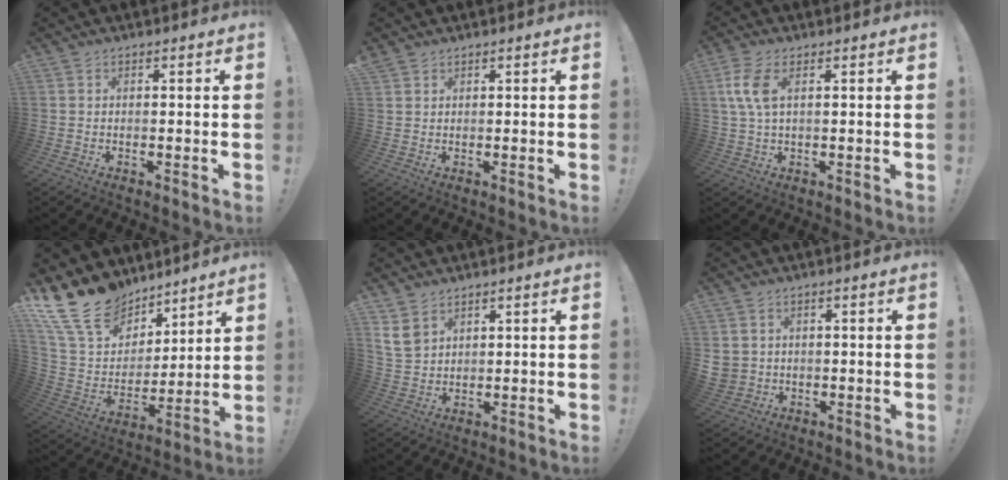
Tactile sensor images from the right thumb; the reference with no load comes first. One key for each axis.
{"total": 1.5, "fx": 1.2, "fy": 0.9, "fz": 0.1, "tx": 0.001, "ty": -0.005, "tz": 0.023}
{"total": 7.7, "fx": 2.2, "fy": 3.7, "fz": 6.4, "tx": -0.132, "ty": -0.003, "tz": 0.039}
{"total": 19.3, "fx": 13.8, "fy": 11.4, "fz": 7.2, "tx": -0.139, "ty": -0.090, "tz": 0.276}
{"total": 6.4, "fx": 4.0, "fy": 4.1, "fz": 2.9, "tx": -0.040, "ty": -0.018, "tz": 0.079}
{"total": 3.9, "fx": 0.9, "fy": 3.6, "fz": 1.1, "tx": -0.020, "ty": -0.004, "tz": 0.019}